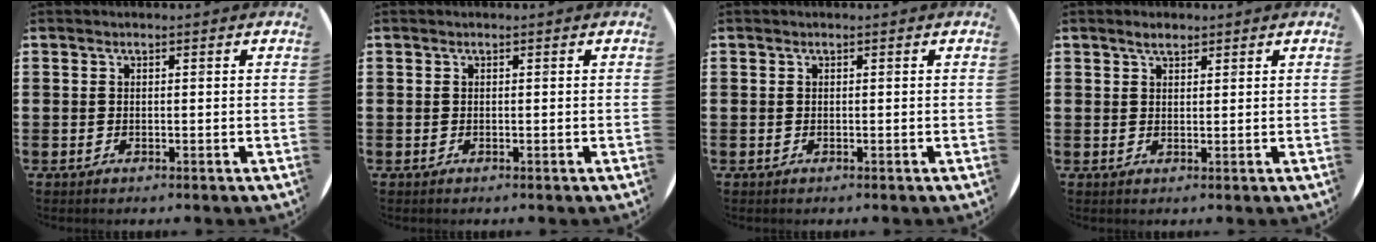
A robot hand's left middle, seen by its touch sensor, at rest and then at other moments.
{"total": 0.0}
{"total": 0.0}
{"total": 1.8, "force": [1.6, 0.6, 0.7], "torque": [-0.008, 0.001, 0.027]}